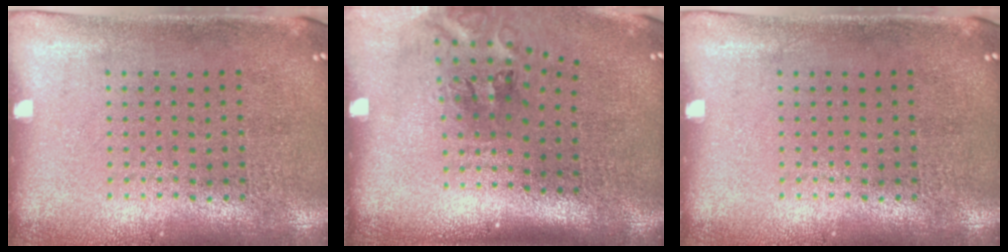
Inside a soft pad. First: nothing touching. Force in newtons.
{"total": 2.0, "press": 1.2, "slide": 1.6}
{"total": 0.0}